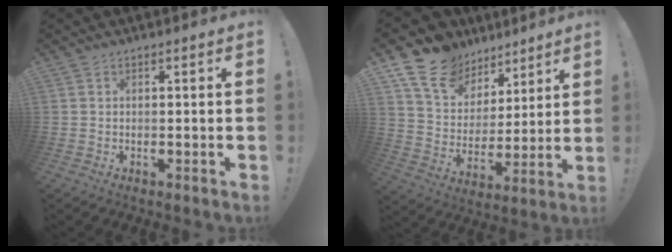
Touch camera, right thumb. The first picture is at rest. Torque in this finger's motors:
{"motor_torque": [-0.61, 1.38, 0.82, 0.86, 0.04]}